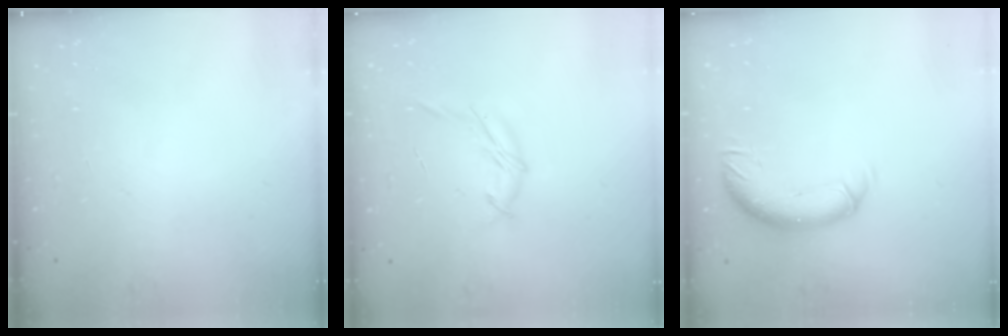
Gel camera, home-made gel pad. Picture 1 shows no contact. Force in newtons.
{"total": 6.8, "press": 6.7, "slide": 0.9}
{"total": 10.0, "press": 9.9, "slide": 1.9}